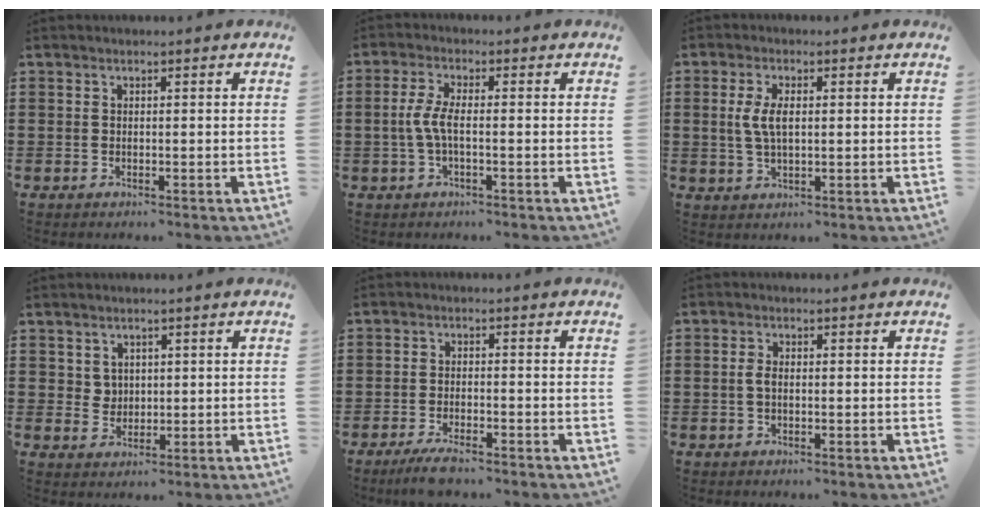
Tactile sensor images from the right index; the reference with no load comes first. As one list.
[{"total": 4.0, "force": [-0.6, 1.1, 3.8], "torque": [-0.098, -0.006, -0.022]}, {"total": 4.6, "force": [0.6, 2.1, 4.1], "torque": [-0.098, 0.004, 0.004]}, {"total": 2.5, "force": [1.5, 2.0, 0.4], "torque": [-0.016, 0.010, 0.028]}, {"total": 3.3, "force": [-2.8, 0.3, 1.7], "torque": [-0.035, -0.002, -0.055]}, {"total": 1.8, "force": [-0.1, 1.0, 1.6], "torque": [-0.039, 0.002, -0.005]}]